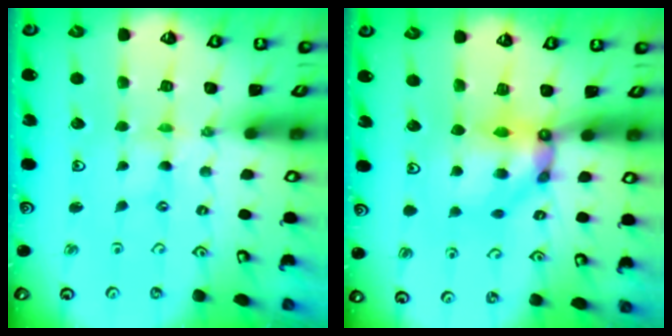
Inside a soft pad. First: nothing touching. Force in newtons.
{"total": 9.6, "press": 9.6, "slide": 0.7}